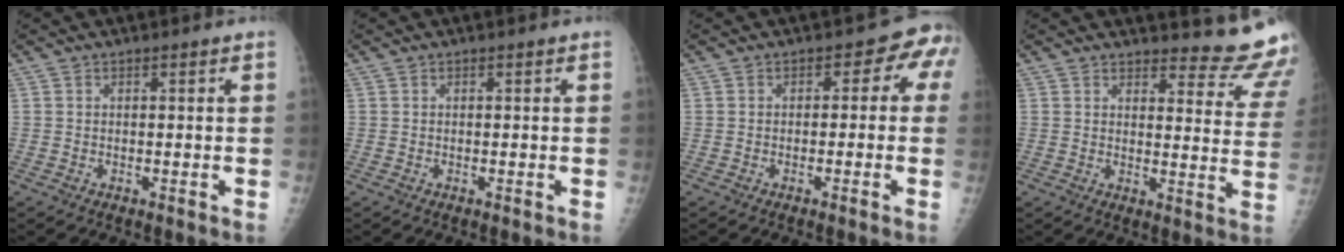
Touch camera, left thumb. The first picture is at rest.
{"total": 0.0}
{"total": 4.6, "force": [-0.3, 3.2, 3.2], "torque": [0.002, 0.022, -0.017]}
{"total": 15.1, "force": [14.6, 2.5, 2.7], "torque": [0.008, -0.153, 0.146]}